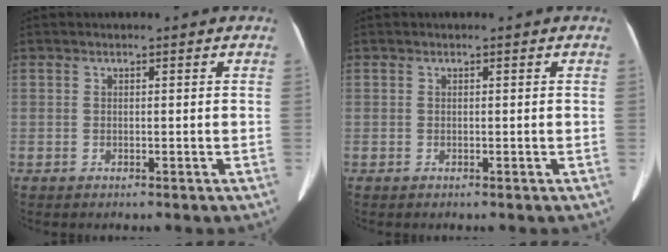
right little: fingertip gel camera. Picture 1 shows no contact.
{"total": 0.0}